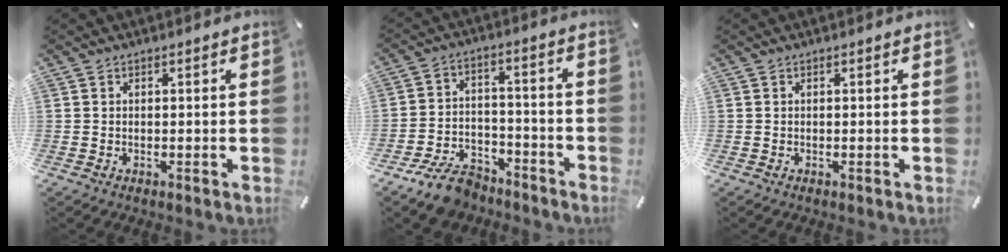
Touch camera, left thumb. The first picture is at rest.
{"total": 9.5, "force": [-7.4, 4.9, 3.6], "torque": [-0.054, 0.051, -0.133]}
{"total": 0.0}